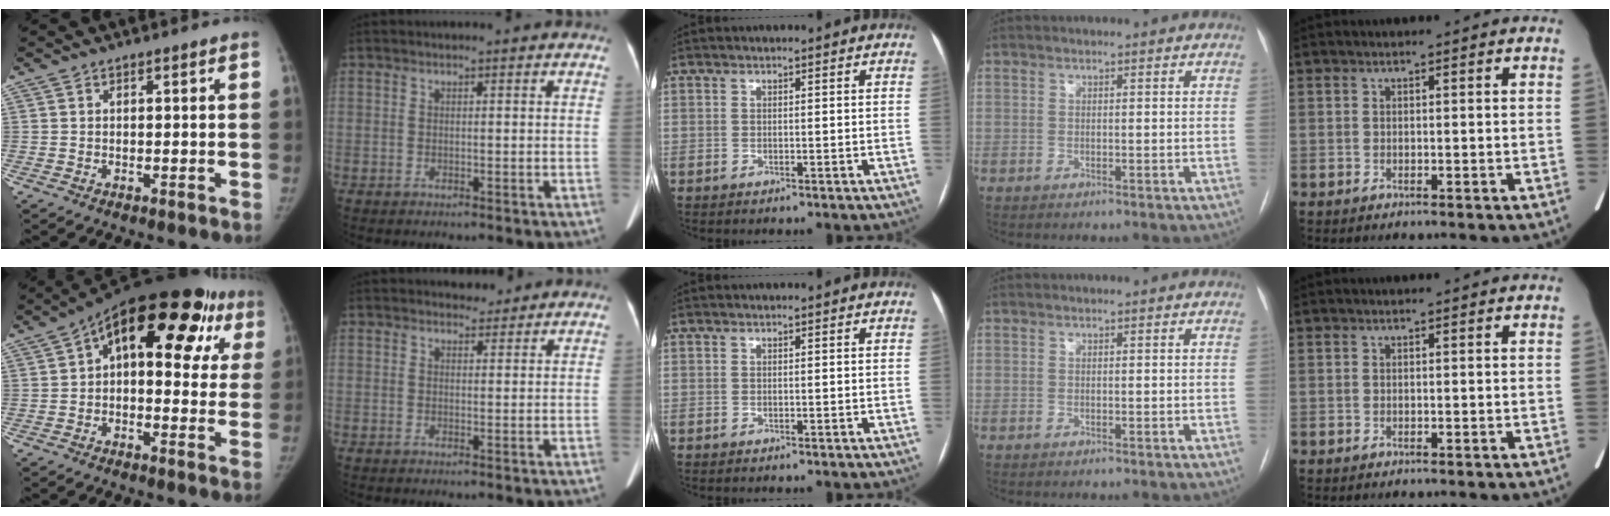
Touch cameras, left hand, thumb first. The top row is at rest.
{"thumb": {"total": 22.7, "force": [7.7, 12.2, 17.5], "torque": [-0.206, 0.043, 0.099]}, "index": {"total": 2.0, "force": [1.8, 0.8, -0.1], "torque": [0.003, -0.002, 0.025]}}